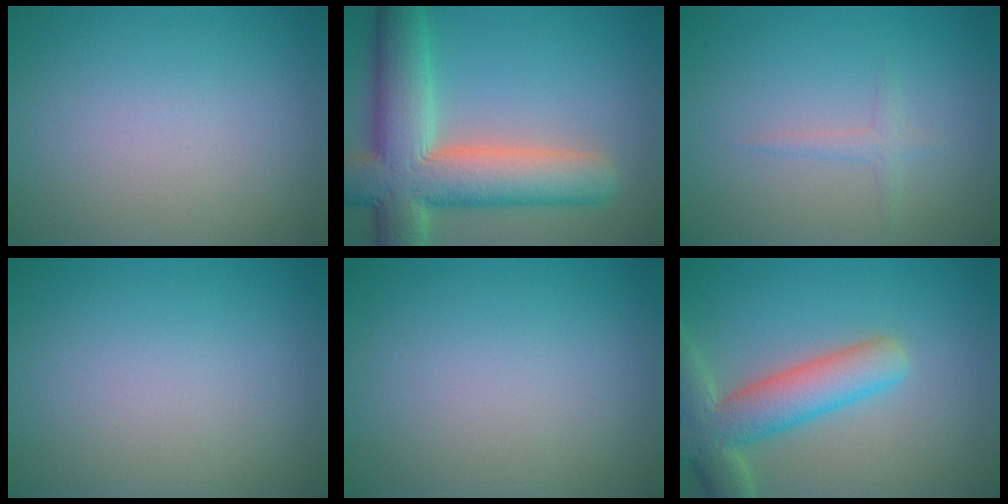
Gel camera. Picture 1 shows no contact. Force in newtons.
{"total": 11.1, "press": 11.0, "slide": 1.0}
{"total": 1.1, "press": 1.1, "slide": 0.1}
{"total": 0.0}
{"total": 0.0}
{"total": 6.8, "press": 6.7, "slide": 0.7}